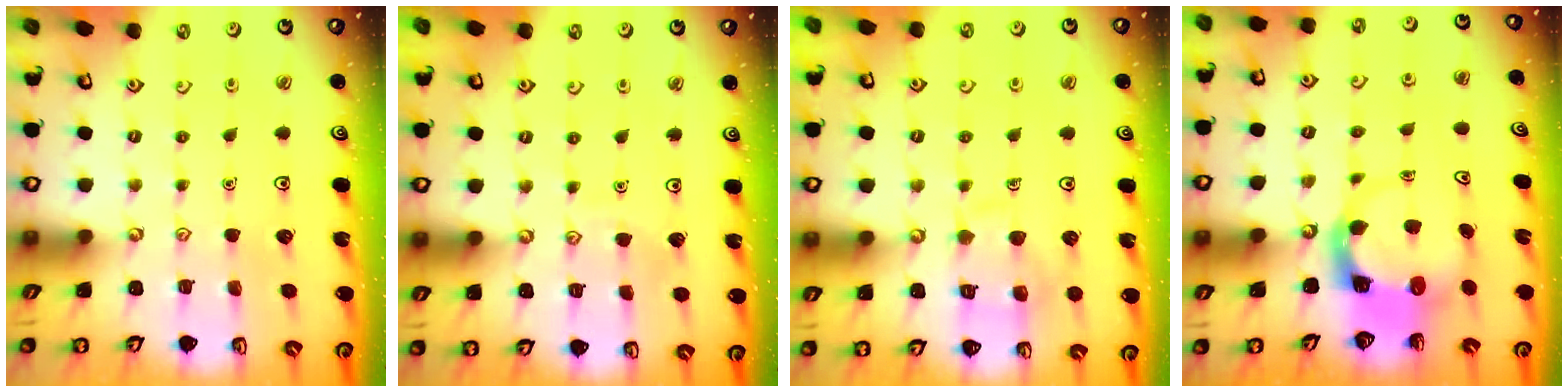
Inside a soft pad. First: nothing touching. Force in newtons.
{"total": 3.4, "press": 3.3, "slide": 0.3}
{"total": 10.7, "press": 10.7, "slide": 0.9}
{"total": 3.6, "press": 3.5, "slide": 0.5}